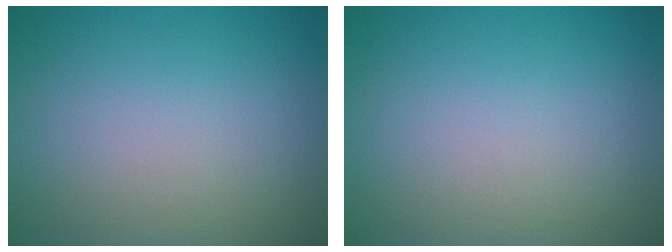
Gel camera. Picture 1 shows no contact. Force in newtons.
{"total": 0.0}